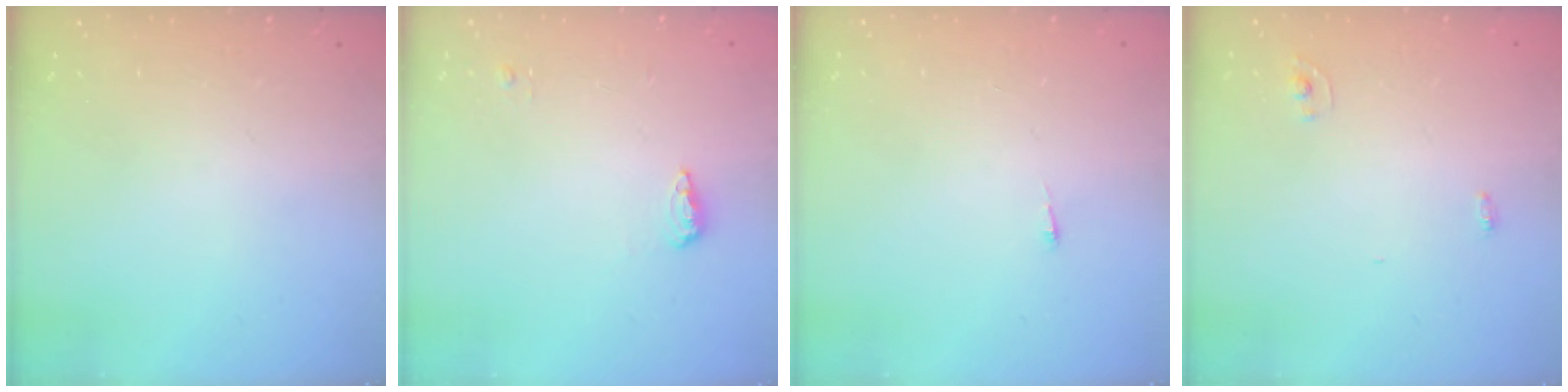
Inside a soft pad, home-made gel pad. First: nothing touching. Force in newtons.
{"total": 5.0, "press": 4.9, "slide": 1.1}
{"total": 2.6, "press": 2.5, "slide": 0.3}
{"total": 2.4, "press": 2.4, "slide": 0.2}